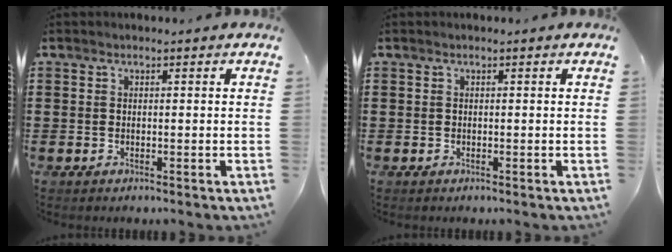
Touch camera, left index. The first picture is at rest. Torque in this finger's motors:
{"motor_torque": [-0.07, 0.02, -0.02, 0.01]}